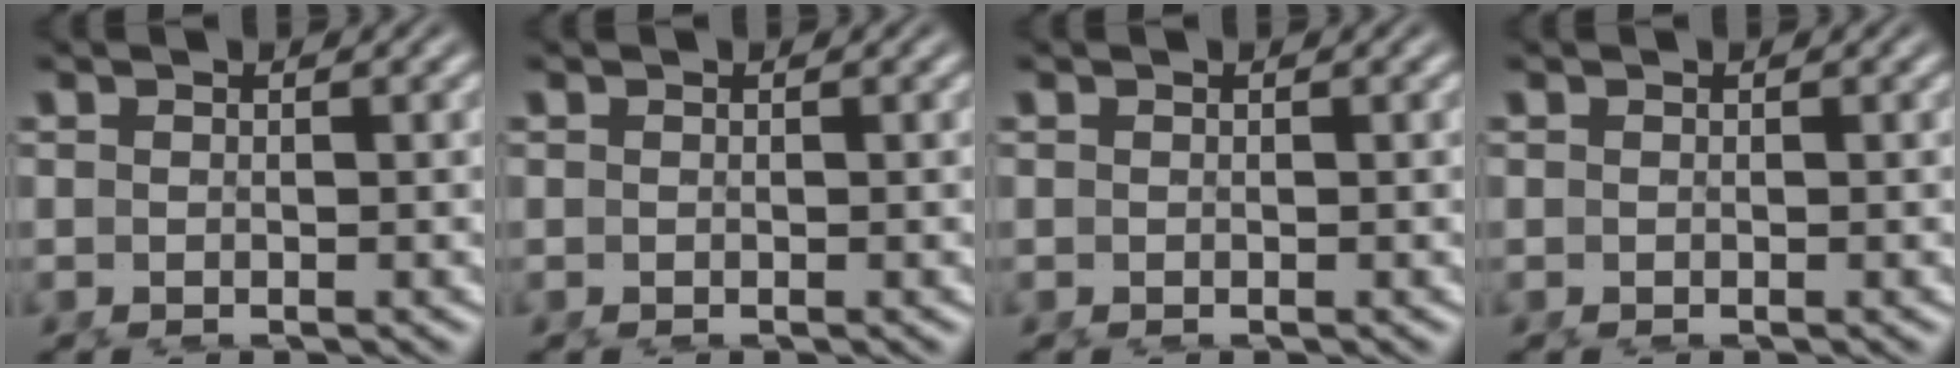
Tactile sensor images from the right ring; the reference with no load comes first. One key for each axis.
{"total": 0.0}
{"total": 0.0}
{"total": 0.0}